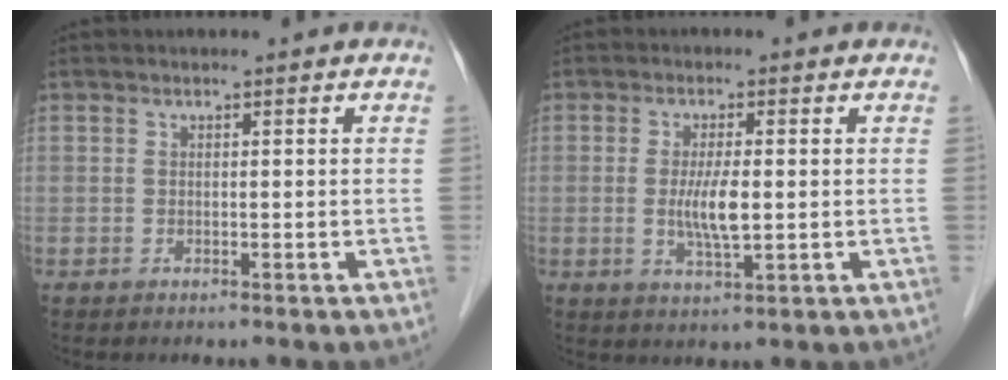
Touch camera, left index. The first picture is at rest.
{"total": 4.9, "force": [-0.1, 0.8, 4.9], "torque": [-0.099, -0.009, -0.002]}